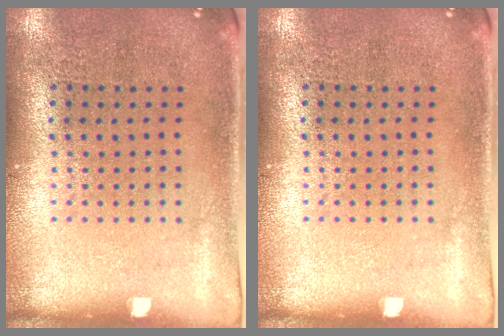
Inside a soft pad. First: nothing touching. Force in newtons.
{"total": 0.0}